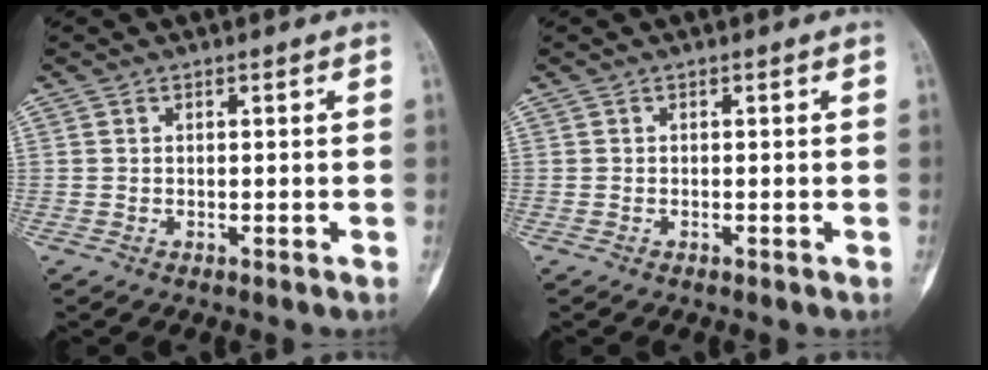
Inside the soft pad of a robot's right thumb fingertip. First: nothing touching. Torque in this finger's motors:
{"motor_torque": [0.16, 0.00, 0.06, -0.06, 0.04]}